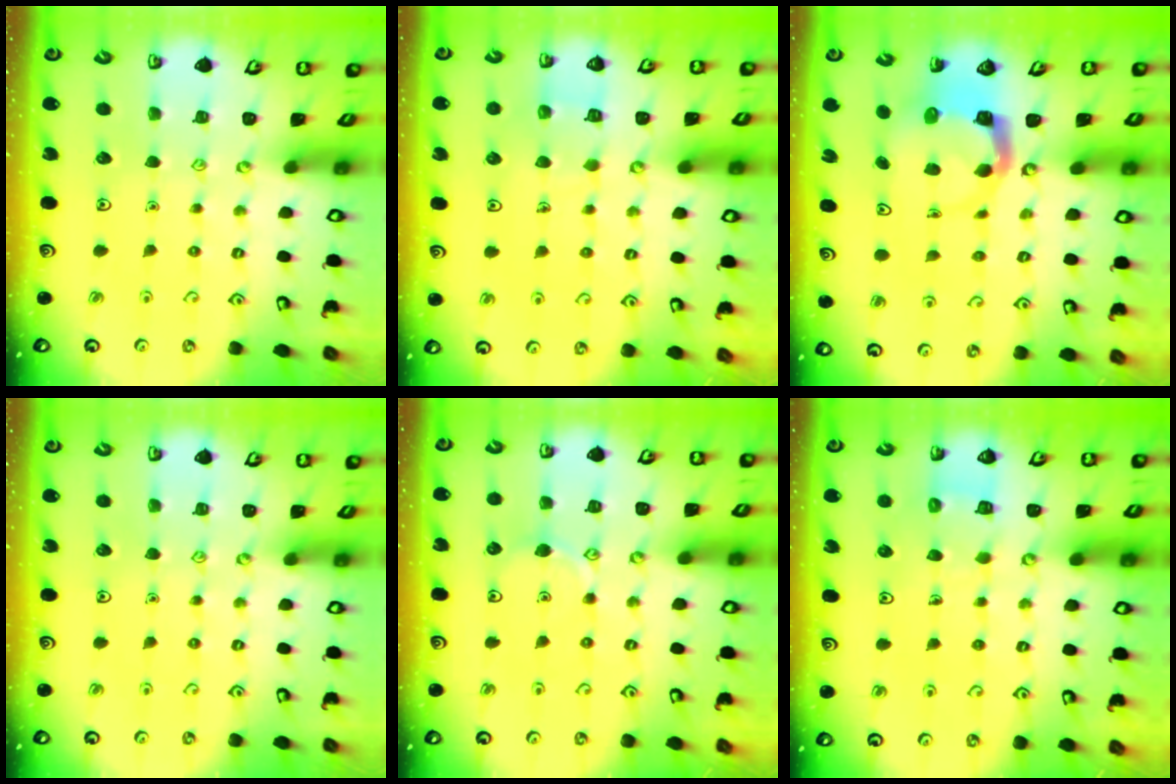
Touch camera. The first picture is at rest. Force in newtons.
{"total": 5.7, "press": 5.6, "slide": 0.4}
{"total": 3.8, "press": 3.8, "slide": 0.5}
{"total": 0.0}
{"total": 5.9, "press": 5.9, "slide": 0.3}
{"total": 5.6, "press": 5.6, "slide": 0.3}